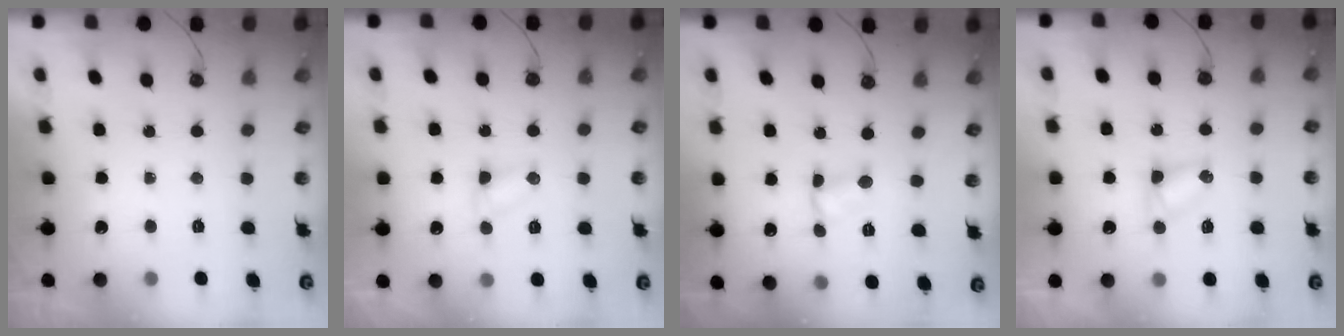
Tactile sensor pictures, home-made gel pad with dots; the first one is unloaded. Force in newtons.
{"total": 3.6, "press": 3.5, "slide": 0.4}
{"total": 1.8, "press": 1.8, "slide": 0.3}
{"total": 4.2, "press": 4.1, "slide": 0.5}